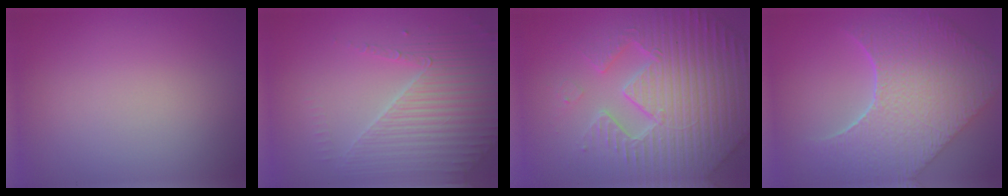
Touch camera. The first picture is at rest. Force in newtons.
{"total": 4.0, "press": 3.8, "slide": 1.2}
{"total": 7.7, "press": 7.4, "slide": 2.0}
{"total": 9.8, "press": 7.2, "slide": 6.6}